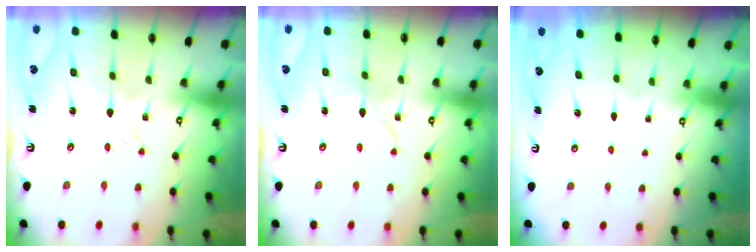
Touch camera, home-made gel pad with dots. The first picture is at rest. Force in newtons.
{"total": 3.2, "press": 3.2, "slide": 0.3}
{"total": 0.0}